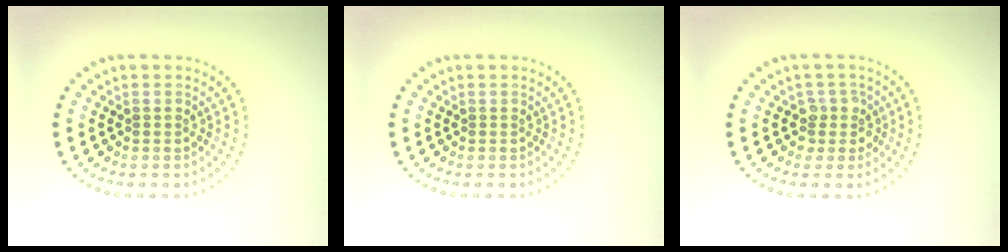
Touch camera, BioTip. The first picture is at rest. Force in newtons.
{"total": 0.0}
{"total": 2.1, "press": 1.6, "slide": 1.3}